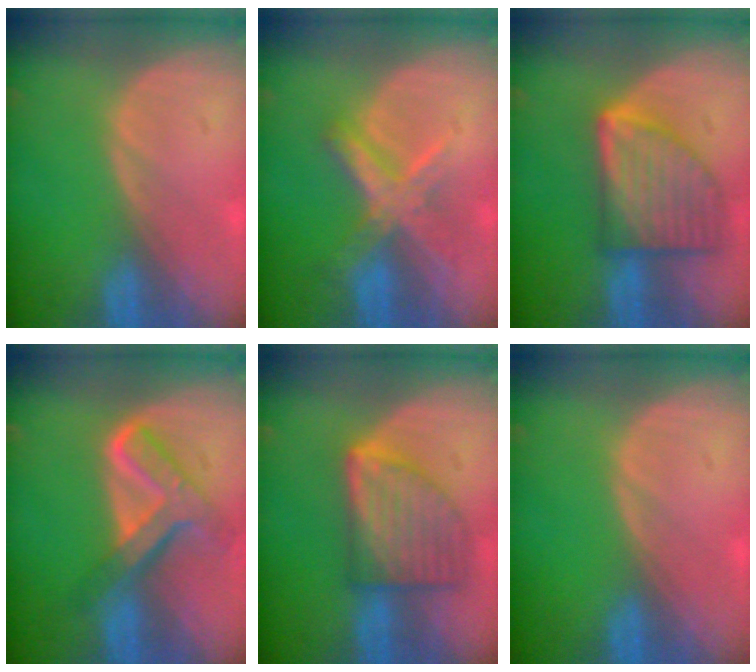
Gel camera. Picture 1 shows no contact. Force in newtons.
{"total": 7.3, "press": 6.2, "slide": 3.8}
{"total": 9.1, "press": 9.1, "slide": 0.4}
{"total": 7.8, "press": 6.7, "slide": 4.1}
{"total": 7.9, "press": 7.9, "slide": 0.3}
{"total": 0.0}